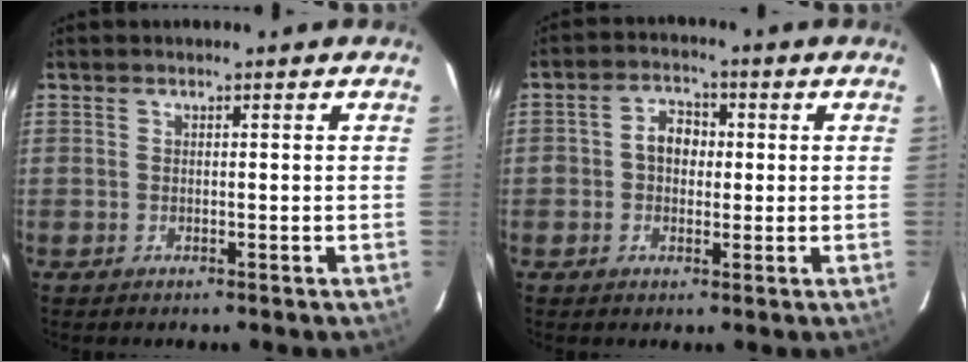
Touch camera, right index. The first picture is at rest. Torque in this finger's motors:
{"motor_torque": [0.12, -0.07, 0.06, 0.05]}